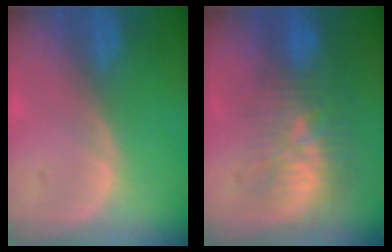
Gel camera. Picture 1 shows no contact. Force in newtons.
{"total": 9.3, "press": 8.9, "slide": 2.5}